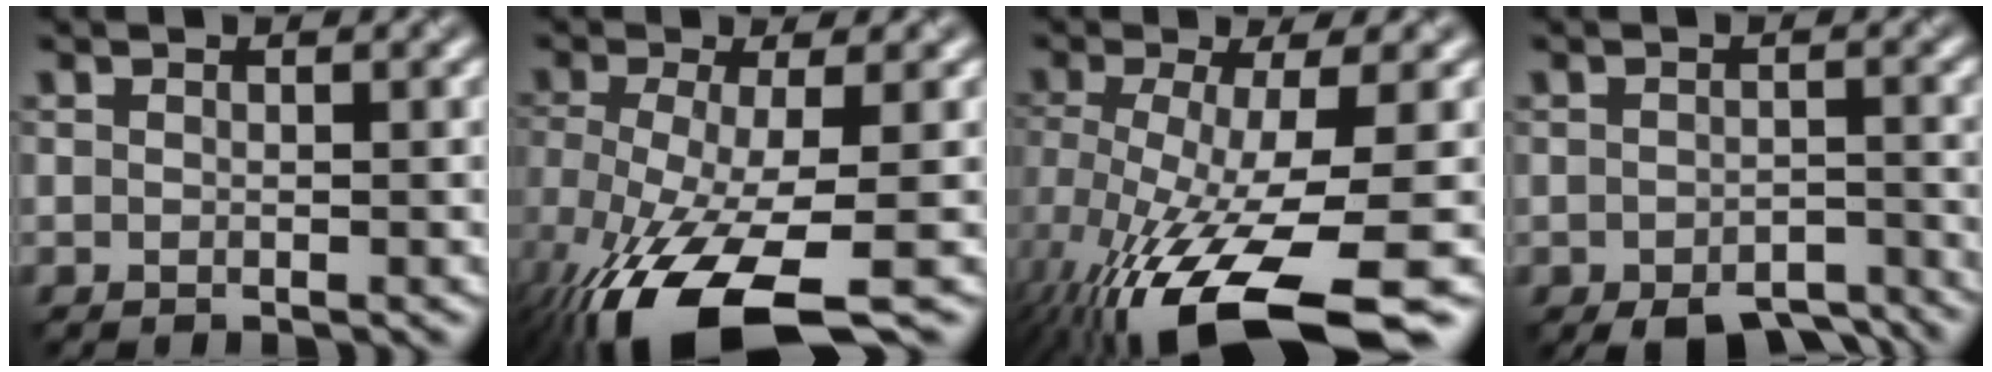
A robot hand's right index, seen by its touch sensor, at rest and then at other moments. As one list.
[{"total": 10.7, "force": [-5.7, 3.3, 8.5], "torque": [-0.177, -0.029, -0.097]}, {"total": 12.3, "force": [-6.0, 3.3, 10.2], "torque": [-0.198, -0.033, -0.095]}, {"total": 5.3, "force": [-4.3, 1.9, 2.4], "torque": [-0.032, -0.013, -0.059]}]